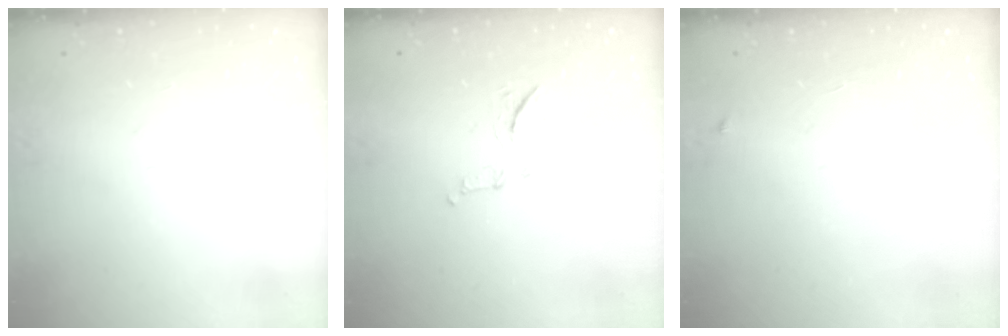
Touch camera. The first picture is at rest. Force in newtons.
{"total": 7.2, "press": 7.0, "slide": 1.5}
{"total": 2.3, "press": 2.3, "slide": 0.3}